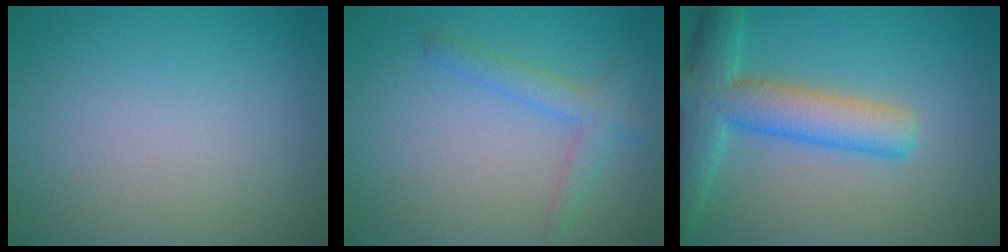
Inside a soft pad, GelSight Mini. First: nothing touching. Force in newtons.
{"total": 2.5, "press": 2.5, "slide": 0.1}
{"total": 6.9, "press": 6.9, "slide": 0.4}